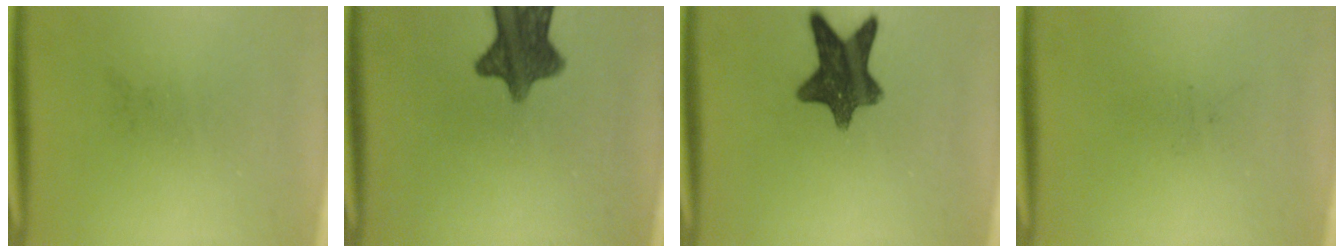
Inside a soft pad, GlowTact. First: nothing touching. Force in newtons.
{"total": 10.4}
{"total": 11.1}
{"total": 0.0}